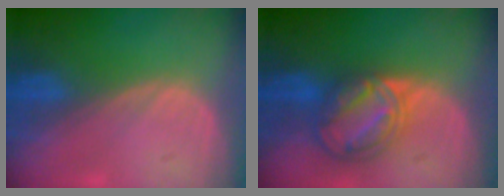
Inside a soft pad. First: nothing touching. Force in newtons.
{"total": 8.5, "press": 7.2, "slide": 4.6}